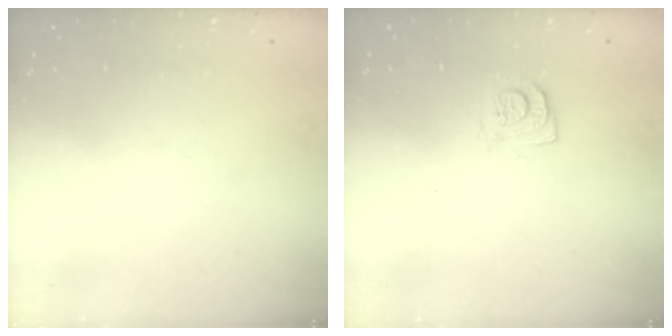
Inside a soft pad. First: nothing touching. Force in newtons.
{"total": 6.8, "press": 6.7, "slide": 0.7}